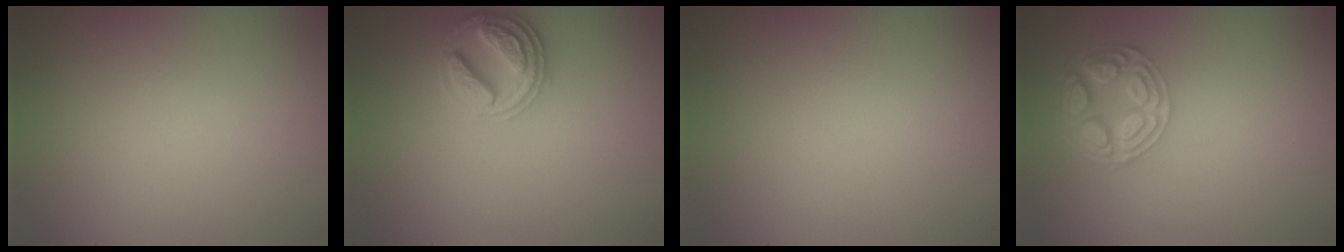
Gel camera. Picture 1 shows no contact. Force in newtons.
{"total": 3.5, "press": 3.1, "slide": 1.6}
{"total": 0.0}
{"total": 3.8, "press": 3.5, "slide": 1.6}